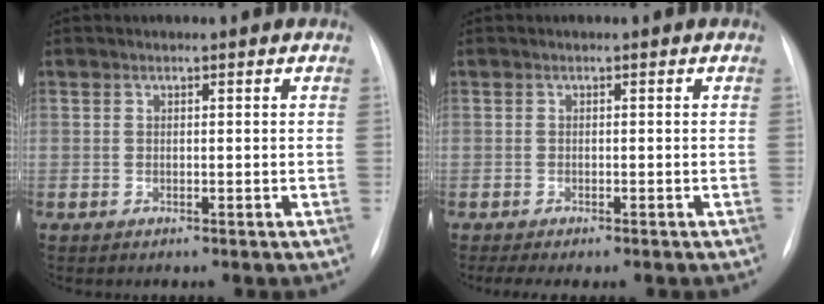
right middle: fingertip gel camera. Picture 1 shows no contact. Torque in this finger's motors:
{"motor_torque": [0.25, -0.23, 0.03, 0.01]}